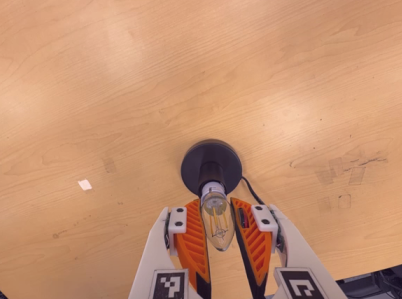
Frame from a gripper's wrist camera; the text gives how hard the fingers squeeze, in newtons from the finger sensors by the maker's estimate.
{"total": 13.6, "left": 14.8, "right": 12.4}